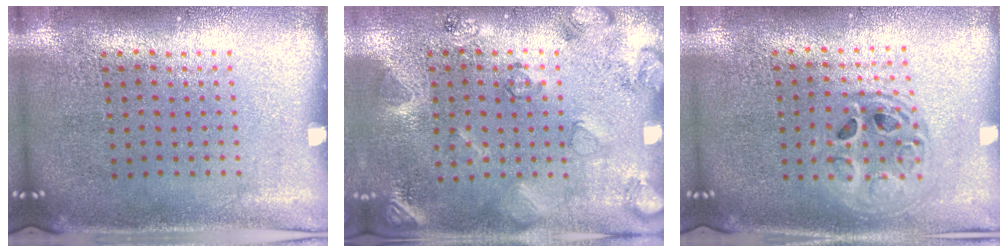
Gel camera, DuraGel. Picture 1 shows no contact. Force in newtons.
{"total": 2.2, "press": 1.9, "slide": 1.1}
{"total": 1.5, "press": 1.2, "slide": 0.8}